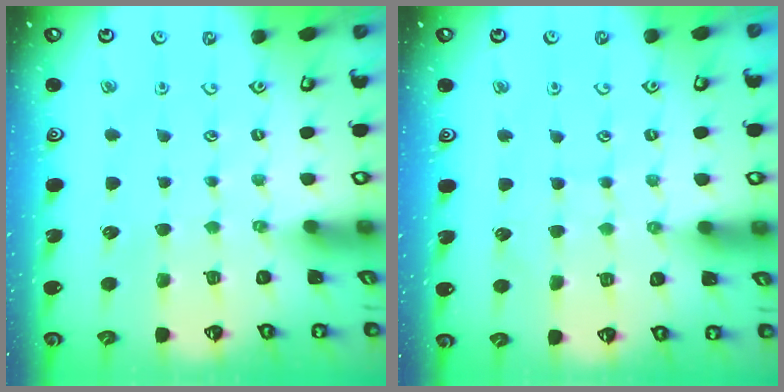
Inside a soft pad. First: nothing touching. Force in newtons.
{"total": 4.7, "press": 4.6, "slide": 0.4}